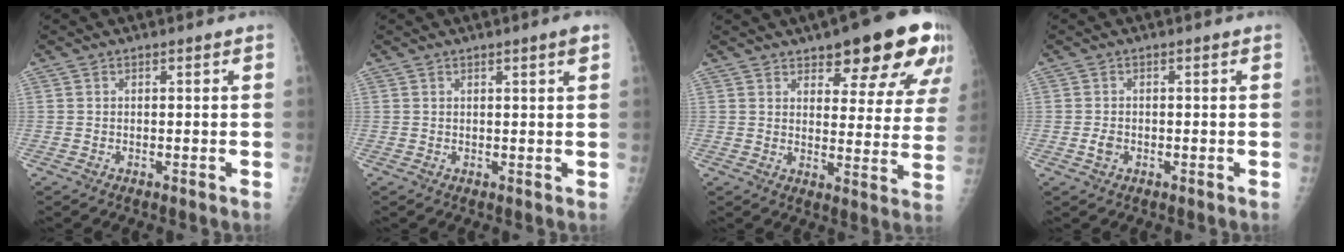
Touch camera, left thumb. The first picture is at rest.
{"total": 2.2, "force": [1.2, 0.0, 1.9], "torque": [-0.028, -0.004, 0.016]}
{"total": 17.8, "force": [11.1, 6.3, 12.4], "torque": [-0.116, -0.045, 0.139]}
{"total": 1.7, "force": [-0.7, 1.3, 0.9], "torque": [-0.017, 0.004, -0.013]}